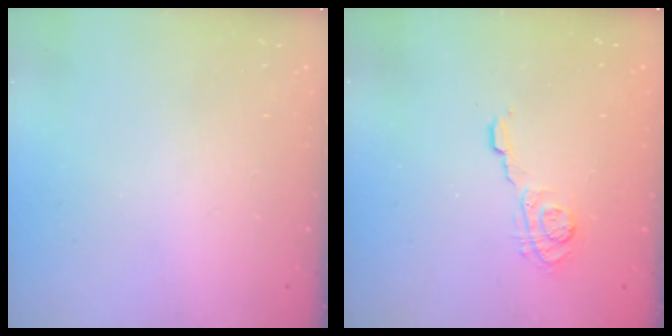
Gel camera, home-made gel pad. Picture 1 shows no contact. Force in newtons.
{"total": 6.1, "press": 6.1, "slide": 0.7}